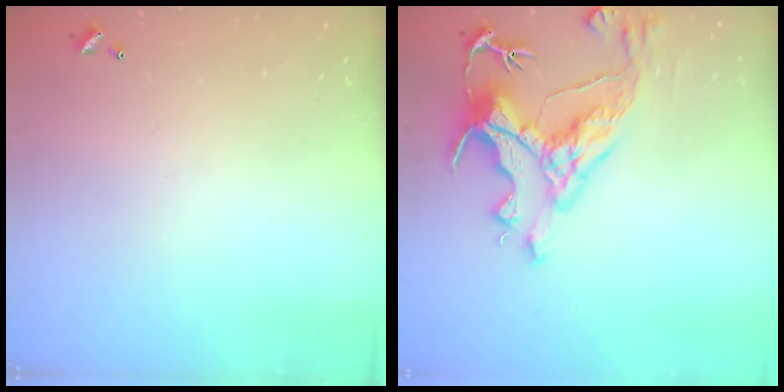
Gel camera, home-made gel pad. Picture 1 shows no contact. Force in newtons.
{"total": 9.9, "press": 9.7, "slide": 1.7}